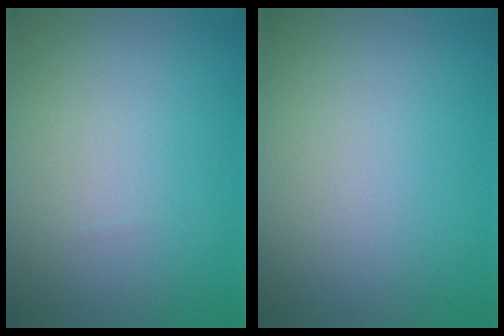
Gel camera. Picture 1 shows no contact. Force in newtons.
{"total": 0.0}